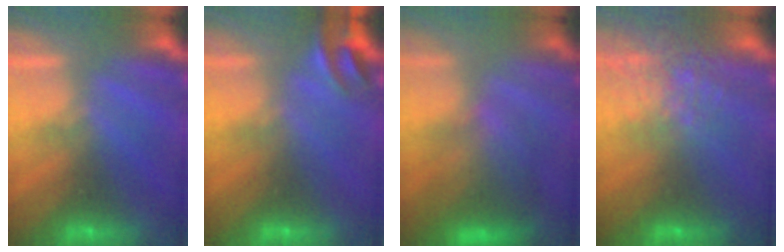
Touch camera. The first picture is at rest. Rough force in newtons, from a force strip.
{"total": 2.8}
{"total": 3.8}
{"total": 7.1}